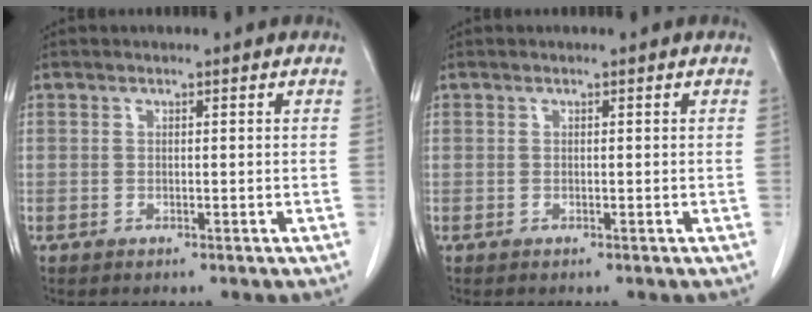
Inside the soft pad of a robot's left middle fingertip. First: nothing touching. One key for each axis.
{"total": 0.0}